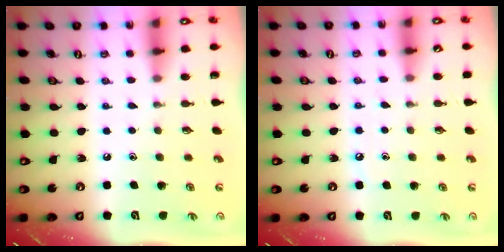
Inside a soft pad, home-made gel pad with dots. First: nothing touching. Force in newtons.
{"total": 5.5, "press": 5.5, "slide": 0.7}